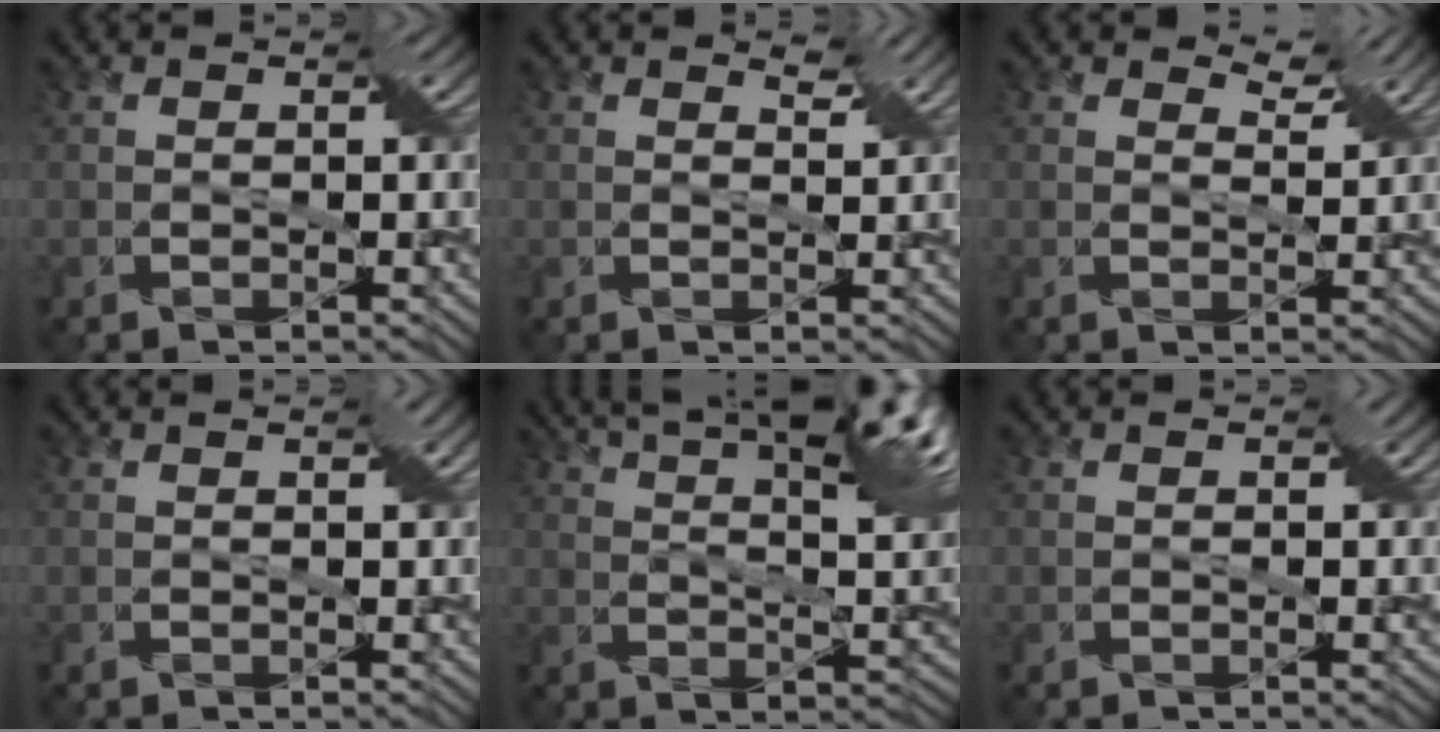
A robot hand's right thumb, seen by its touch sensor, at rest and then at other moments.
{"total": 1.2, "force": [1.1, -0.3, 0.2], "torque": [-0.018, 0.003, 0.022]}
{"total": 2.6, "force": [2.4, 0.3, 1.0], "torque": [-0.034, 0.001, 0.037]}
{"total": 0.6, "force": [0.4, -0.5, -0.2], "torque": [-0.012, -0.004, 0.012]}
{"total": 13.9, "force": [9.9, 2.4, 9.5], "torque": [-0.173, 0.014, 0.146]}
{"total": 0.0}